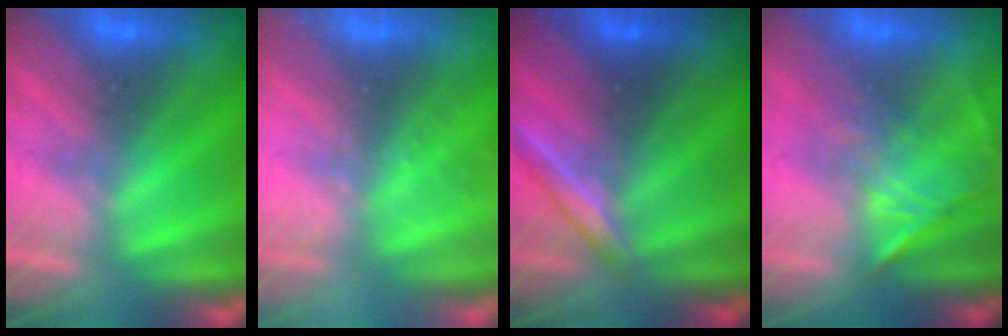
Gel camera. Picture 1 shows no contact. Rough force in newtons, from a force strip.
{"total": 2.3}
{"total": 1.9}
{"total": 1.2}